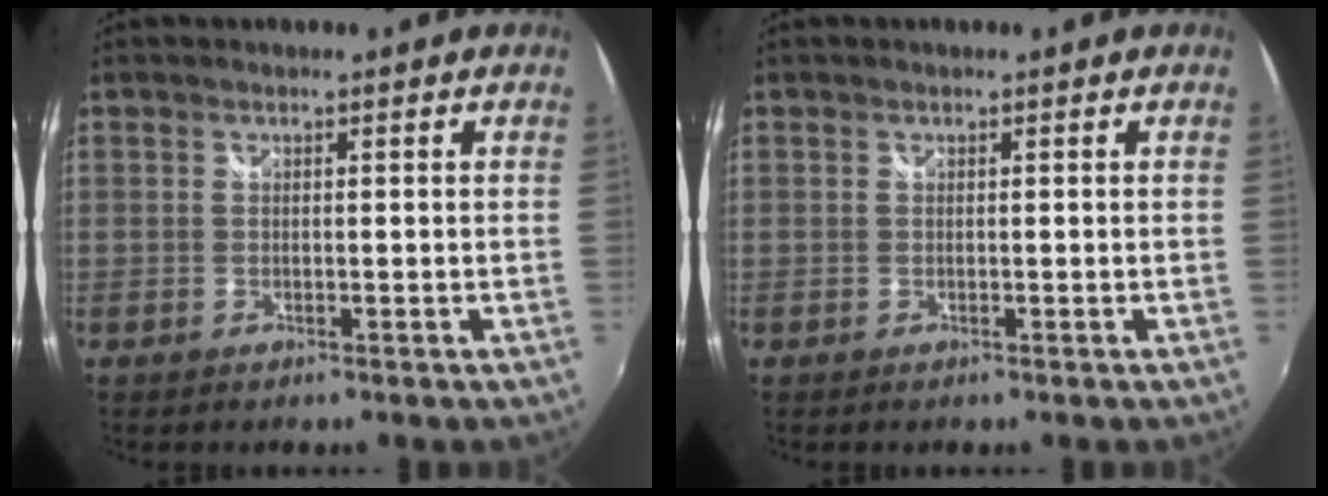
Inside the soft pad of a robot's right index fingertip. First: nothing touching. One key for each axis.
{"total": 0.0}